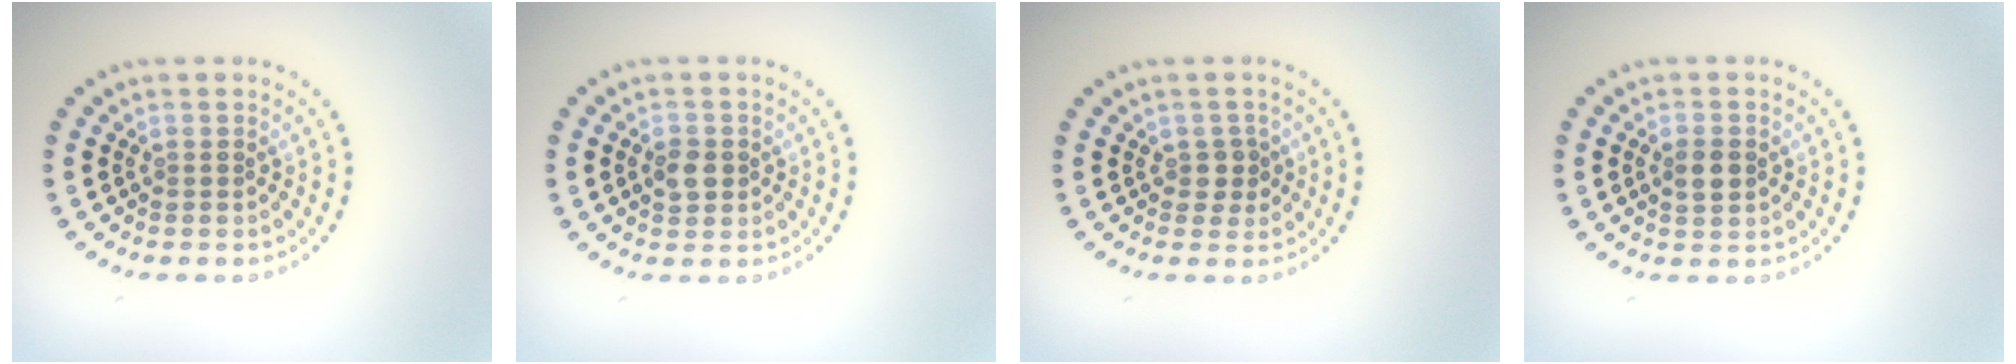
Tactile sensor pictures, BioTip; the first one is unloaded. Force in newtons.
{"total": 2.0, "press": 2.0, "slide": 0.3}
{"total": 1.6, "press": 1.4, "slide": 0.8}
{"total": 2.0, "press": 2.0, "slide": 0.1}